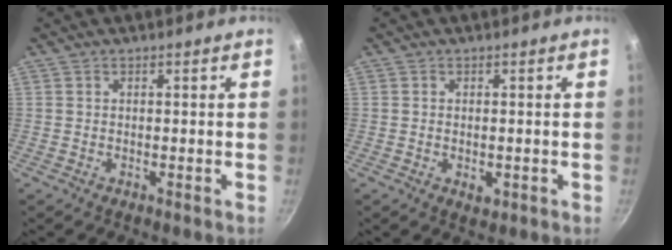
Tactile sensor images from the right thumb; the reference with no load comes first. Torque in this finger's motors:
{"motor_torque": [-0.21, 0.17, -0.04, 0.76, -0.01]}